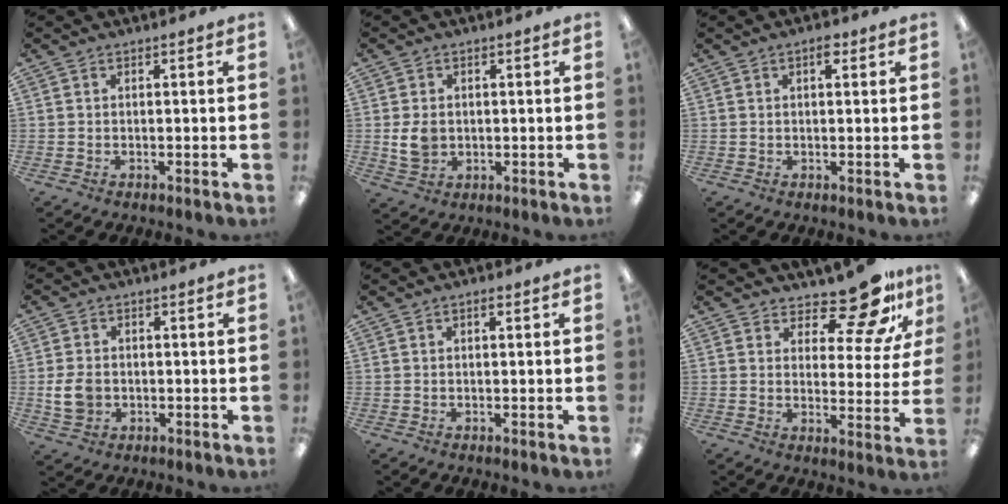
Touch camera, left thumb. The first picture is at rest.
{"total": 5.4, "force": [0.1, 4.3, 3.3], "torque": [-0.066, 0.000, 0.003]}
{"total": 2.7, "force": [1.4, 1.3, 1.9], "torque": [-0.018, -0.005, 0.018]}
{"total": 6.1, "force": [-0.6, 4.9, 3.5], "torque": [-0.074, 0.002, -0.012]}
{"total": 1.0, "force": [0.6, 0.4, 0.7], "torque": [-0.007, 0.000, 0.007]}
{"total": 14.0, "force": [11.3, 4.6, 6.8], "torque": [-0.102, -0.080, 0.195]}